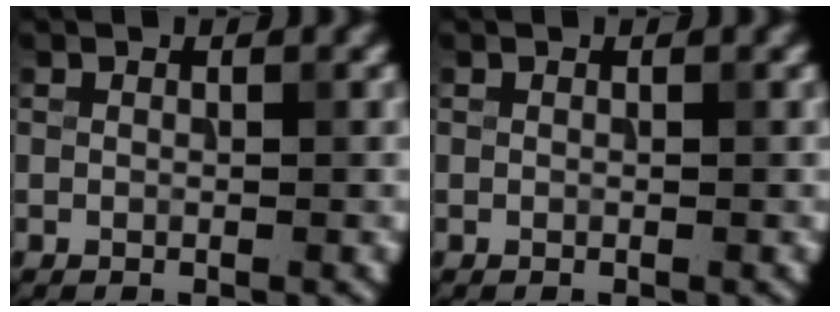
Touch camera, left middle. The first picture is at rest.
{"total": 0.0}